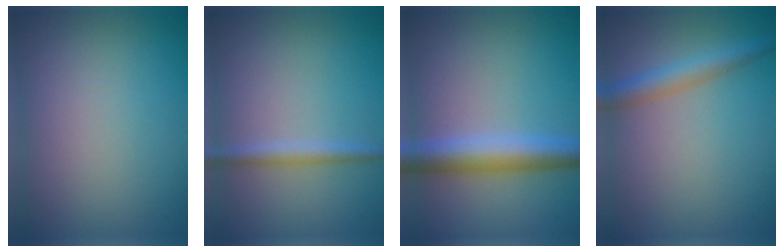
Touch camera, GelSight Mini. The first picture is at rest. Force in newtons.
{"total": 1.8, "press": 1.8, "slide": 0.0}
{"total": 5.2, "press": 5.2, "slide": 0.2}
{"total": 3.2, "press": 3.1, "slide": 0.2}